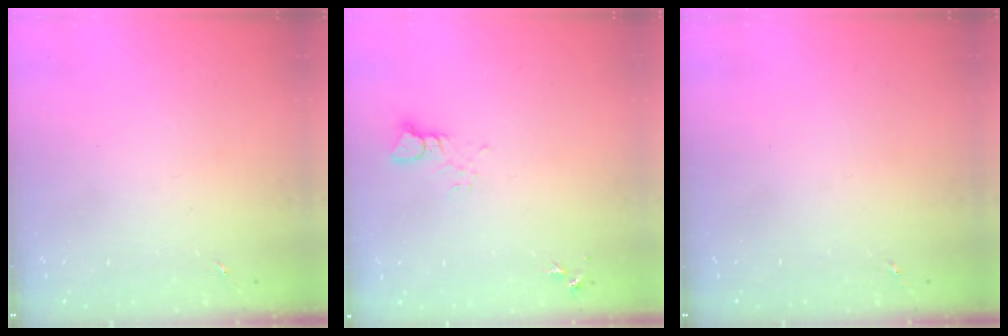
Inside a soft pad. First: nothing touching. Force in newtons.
{"total": 3.1, "press": 3.1, "slide": 0.4}
{"total": 0.0}